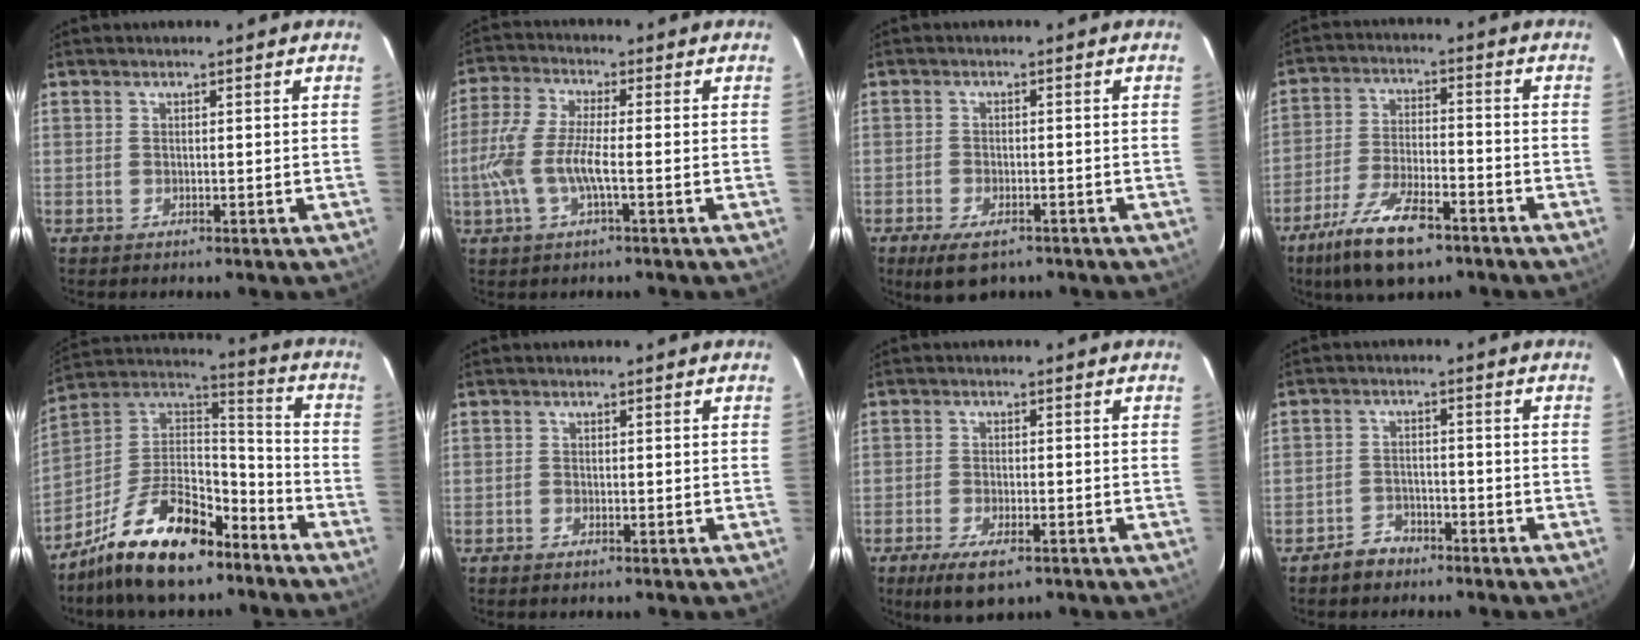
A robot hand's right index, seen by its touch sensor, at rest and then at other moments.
{"total": 9.6, "force": [-2.1, 2.1, 9.1], "torque": [-0.203, -0.001, -0.041]}
{"total": 6.5, "force": [-4.5, 2.7, 3.8], "torque": [-0.088, -0.018, -0.073]}
{"total": 13.5, "force": [-9.1, 4.6, 9.0], "torque": [-0.195, -0.023, -0.164]}
{"total": 20.7, "force": [-13.7, 9.0, 12.6], "torque": [-0.246, 0.015, -0.232]}
{"total": 0.7, "force": [-0.6, 0.3, 0.2], "torque": [-0.007, -0.002, -0.013]}
{"total": 7.5, "force": [-4.9, 2.6, 5.1], "torque": [-0.119, -0.022, -0.083]}
{"total": 4.3, "force": [-3.4, 2.5, 0.7], "torque": [-0.027, 0.013, -0.056]}